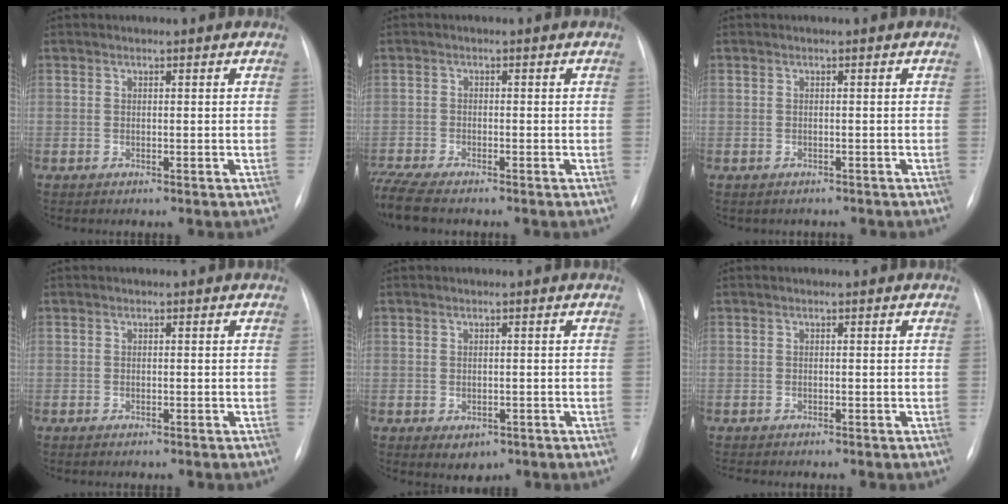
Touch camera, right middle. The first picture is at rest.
{"total": 7.1, "force": [-6.0, 1.2, 3.7], "torque": [-0.082, -0.011, -0.109]}
{"total": 1.8, "force": [-1.6, 0.9, 0.3], "torque": [-0.009, -0.001, -0.017]}
{"total": 0.8, "force": [-0.6, 0.3, 0.4], "torque": [-0.012, -0.002, -0.008]}
{"total": 2.8, "force": [-1.2, 1.9, 1.5], "torque": [-0.016, -0.002, -0.004]}
{"total": 2.3, "force": [-2.0, 0.7, 1.0], "torque": [-0.013, -0.005, -0.021]}